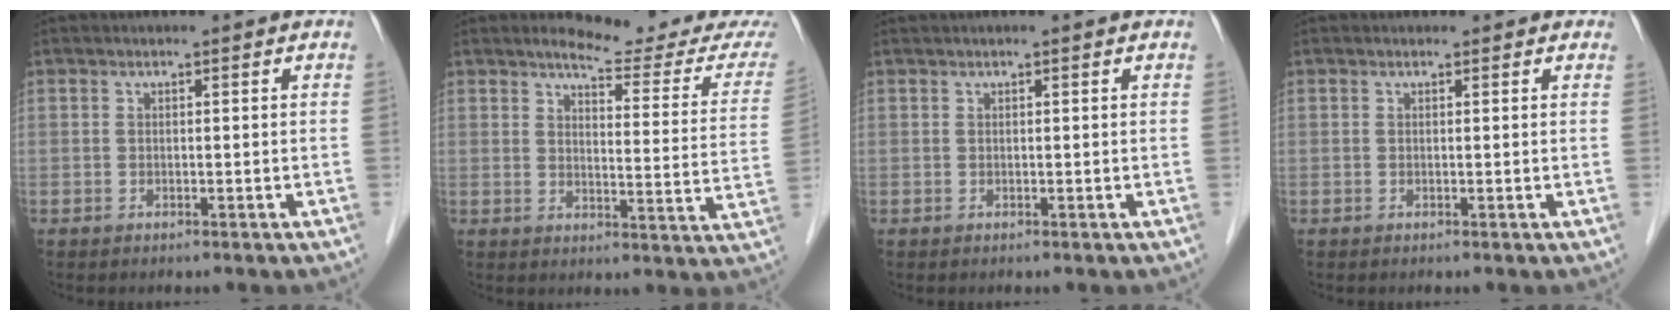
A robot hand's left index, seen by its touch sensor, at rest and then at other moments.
{"total": 12.7, "force": [12.2, 0.1, 3.5], "torque": [-0.038, -0.059, 0.136]}
{"total": 1.0, "force": [0.8, -0.1, 0.6], "torque": [-0.012, 0.015, 0.016]}
{"total": 1.3, "force": [1.1, 0.6, 0.2], "torque": [-0.008, 0.007, 0.008]}